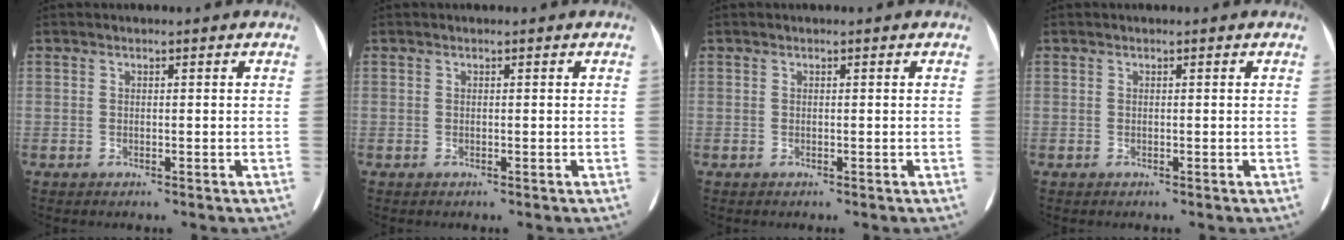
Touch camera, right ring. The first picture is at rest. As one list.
[{"total": 0.0}, {"total": 0.0}, {"total": 0.0}]